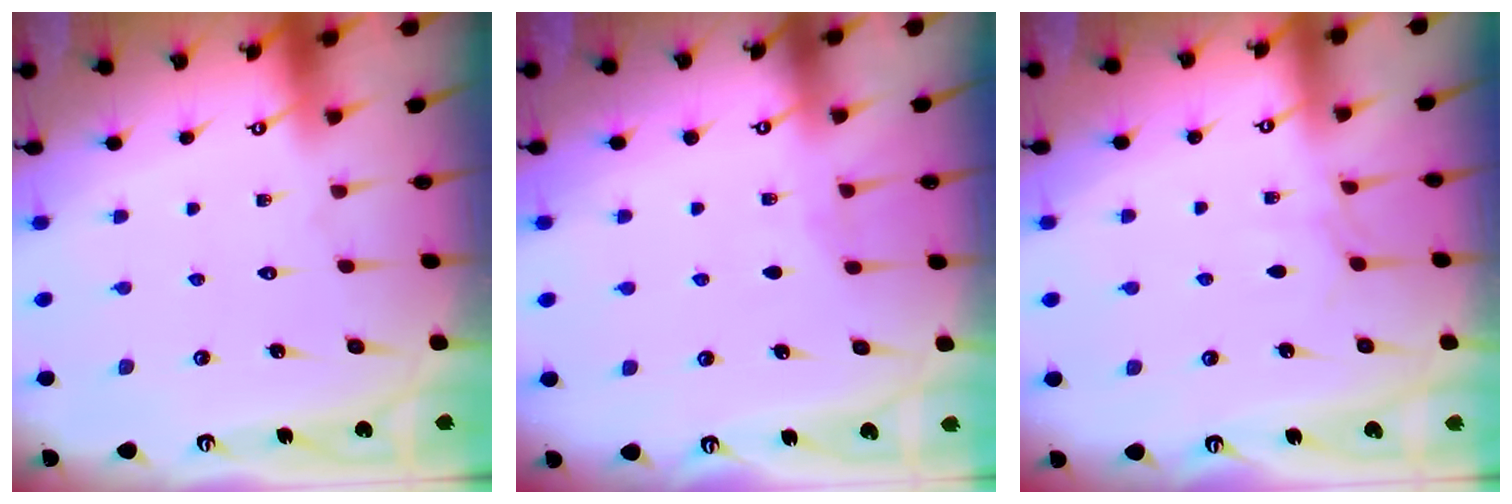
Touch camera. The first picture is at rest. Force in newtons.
{"total": 2.1, "press": 2.1, "slide": 0.3}
{"total": 3.2, "press": 3.2, "slide": 0.4}